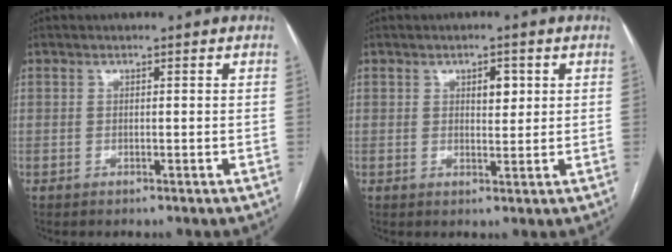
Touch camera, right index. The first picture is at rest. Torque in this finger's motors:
{"motor_torque": [0.02, 0.02, 0.04, 0.02]}